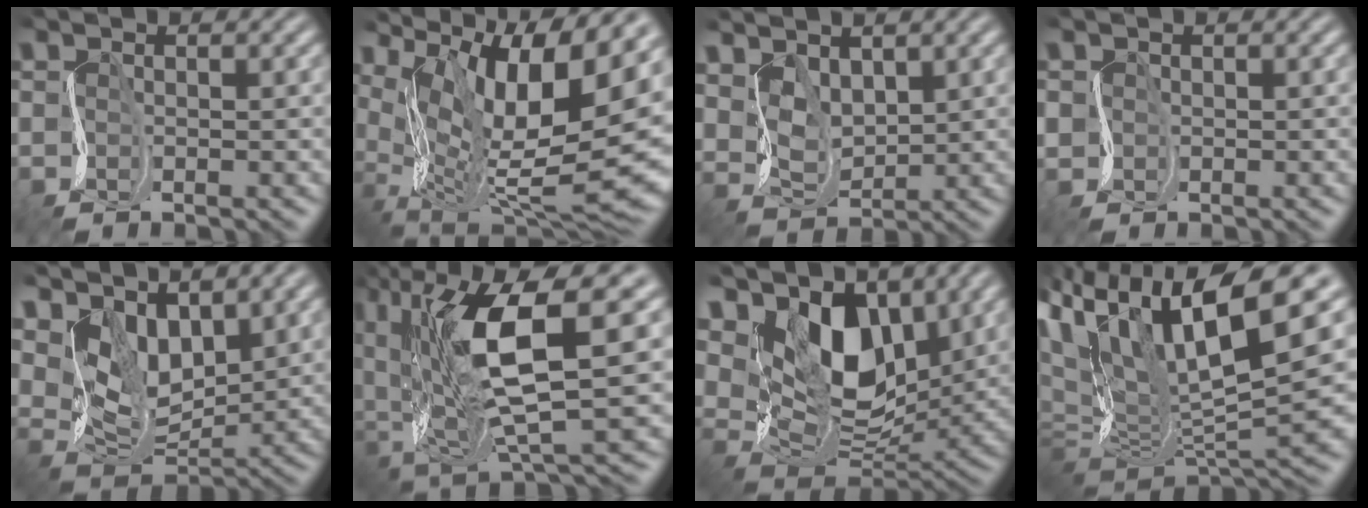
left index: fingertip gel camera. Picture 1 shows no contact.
{"total": 15.9, "force": [4.8, 6.2, 13.8], "torque": [-0.214, 0.015, 0.102]}
{"total": 3.7, "force": [2.7, 2.1, 1.3], "torque": [-0.044, -0.003, 0.059]}
{"total": 1.5, "force": [-0.2, 1.5, 0.2], "torque": [0.000, -0.003, -0.005]}
{"total": 7.2, "force": [4.5, 4.1, 3.9], "torque": [-0.085, -0.006, 0.084]}
{"total": 10.9, "force": [2.2, 4.7, 9.6], "torque": [-0.193, -0.006, 0.044]}
{"total": 11.1, "force": [6.0, 6.5, 6.7], "torque": [-0.123, -0.003, 0.105]}
{"total": 14.7, "force": [5.9, 5.3, 12.4], "torque": [-0.231, 0.023, 0.105]}